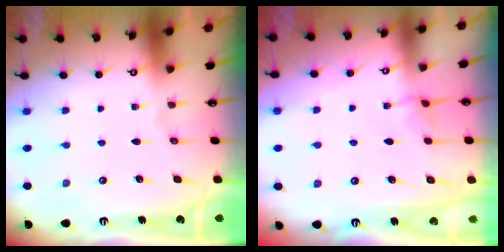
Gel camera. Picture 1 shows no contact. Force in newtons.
{"total": 3.2, "press": 3.2, "slide": 0.2}